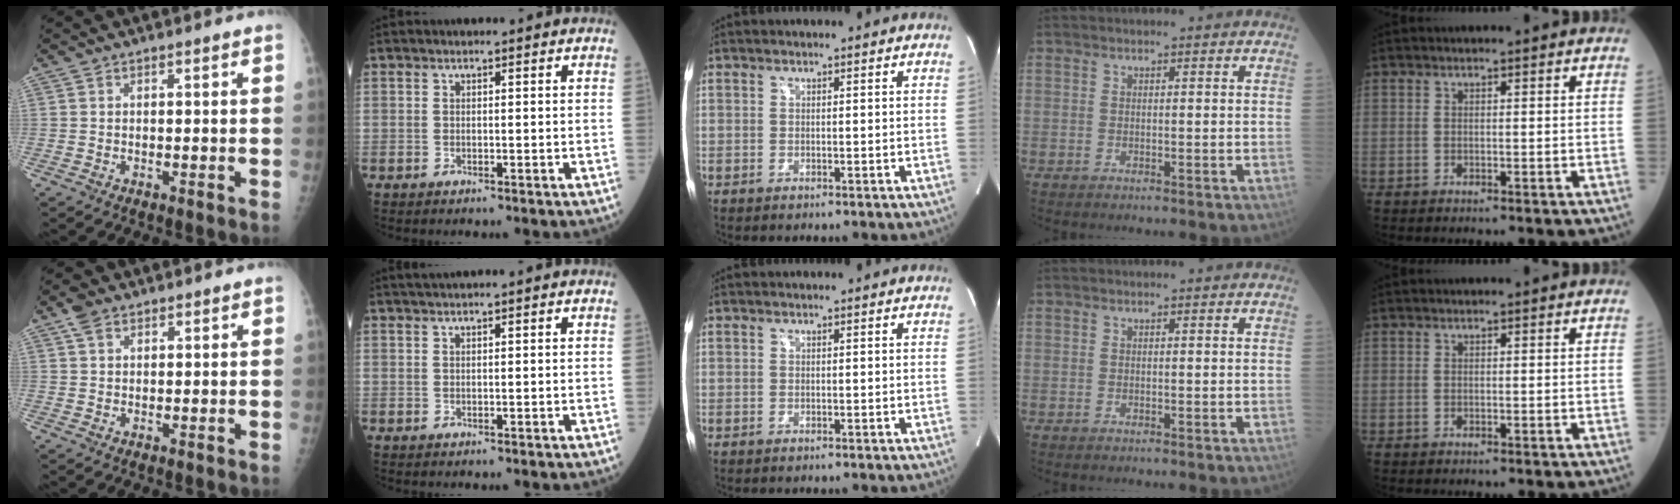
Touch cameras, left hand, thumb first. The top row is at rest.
{"thumb": {"total": 3.0, "force": [1.8, 1.9, 1.5], "torque": [-0.025, 0.001, 0.037]}, "index": {"total": 1.4, "force": [1.1, -0.3, 0.8], "torque": [-0.020, 0.011, 0.025]}}